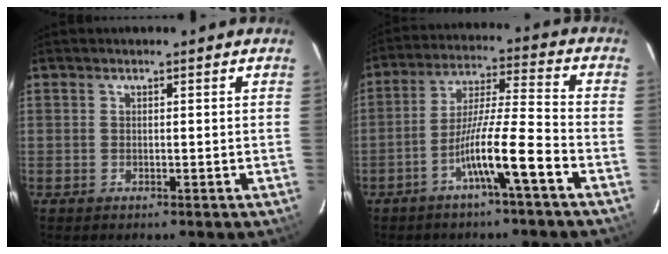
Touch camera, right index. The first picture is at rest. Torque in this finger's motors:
{"motor_torque": [1.27, -0.86, 0.78, 0.19]}